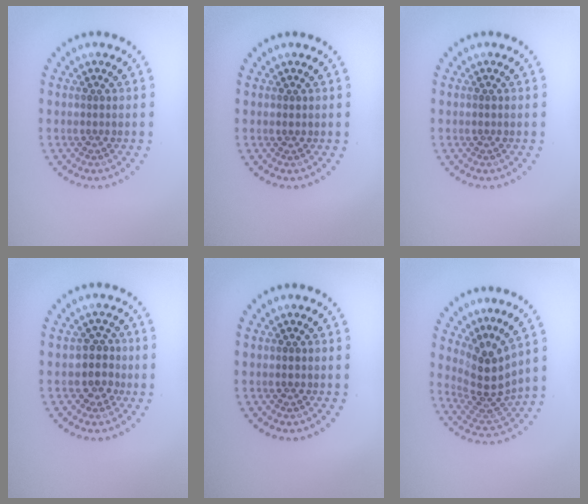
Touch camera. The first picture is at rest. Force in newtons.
{"total": 0.8, "press": 0.8, "slide": 0.1}
{"total": 0.5, "press": 0.5, "slide": 0.2}
{"total": 2.4, "press": 2.2, "slide": 1.1}
{"total": 0.9, "press": 0.9, "slide": 0.2}
{"total": 4.4, "press": 3.1, "slide": 3.1}